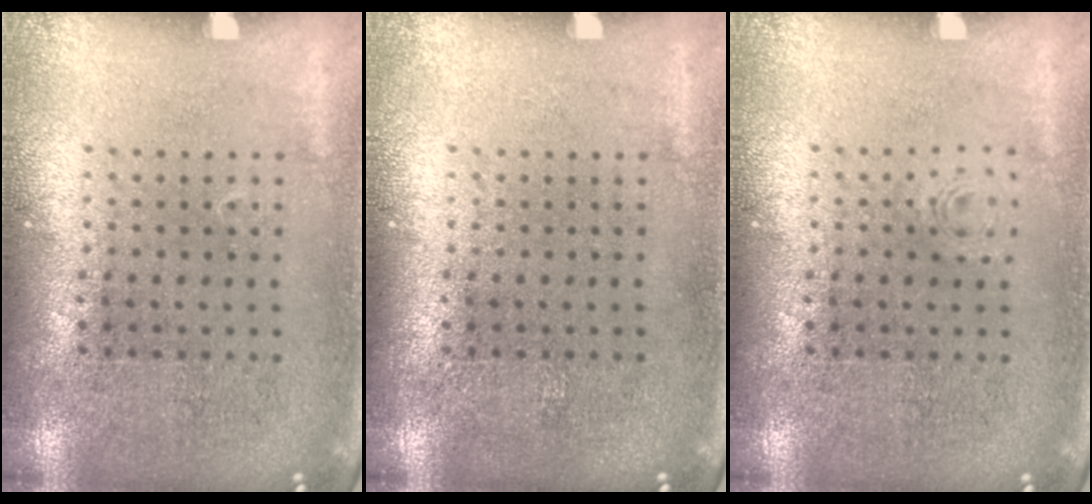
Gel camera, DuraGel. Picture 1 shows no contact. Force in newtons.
{"total": 0.0}
{"total": 0.8, "press": 0.8, "slide": 0.2}